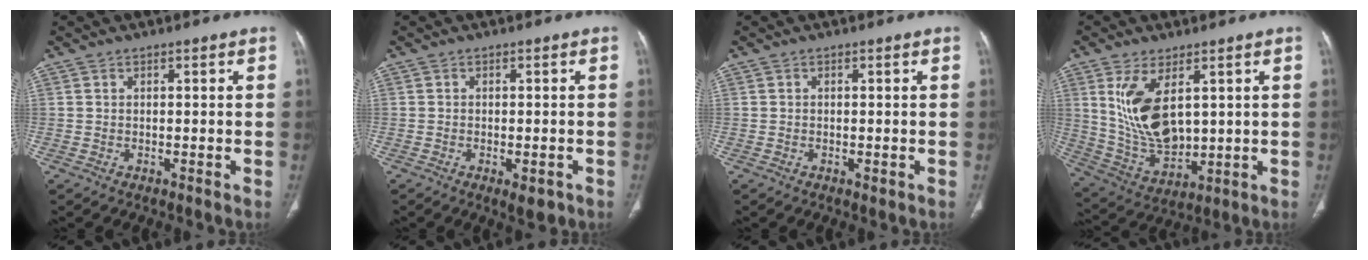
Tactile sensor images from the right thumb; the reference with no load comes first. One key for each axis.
{"total": 3.2, "fx": -1.5, "fy": 1.4, "fz": 2.4, "tx": -0.026, "ty": 0.001, "tz": -0.013}
{"total": 0.6, "fx": -0.2, "fy": 0.4, "fz": 0.5, "tx": -0.006, "ty": -0.002, "tz": -0.004}
{"total": 13.6, "fx": 4.1, "fy": 7.0, "fz": 10.9, "tx": -0.196, "ty": -0.023, "tz": 0.100}